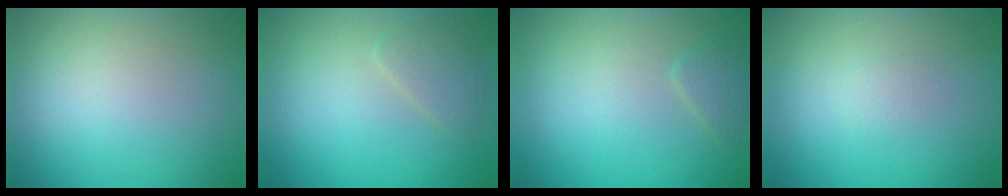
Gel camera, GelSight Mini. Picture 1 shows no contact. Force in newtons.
{"total": 1.8, "press": 1.8, "slide": 0.1}
{"total": 1.3, "press": 1.3, "slide": 0.1}
{"total": 0.6, "press": 0.6, "slide": 0.1}